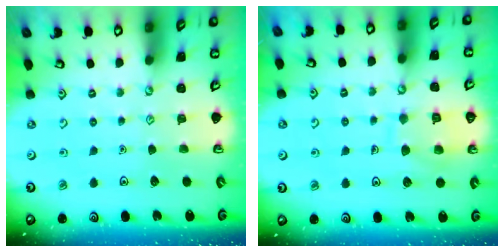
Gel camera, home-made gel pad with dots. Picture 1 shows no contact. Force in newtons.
{"total": 10.1, "press": 10.1, "slide": 0.9}